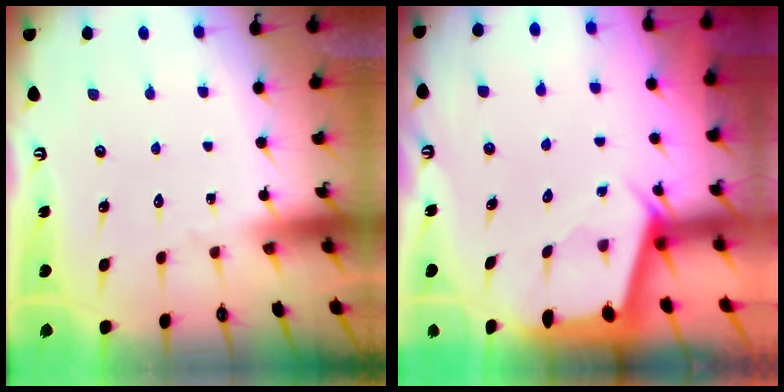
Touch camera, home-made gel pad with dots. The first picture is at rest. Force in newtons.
{"total": 2.4, "press": 2.3, "slide": 0.3}